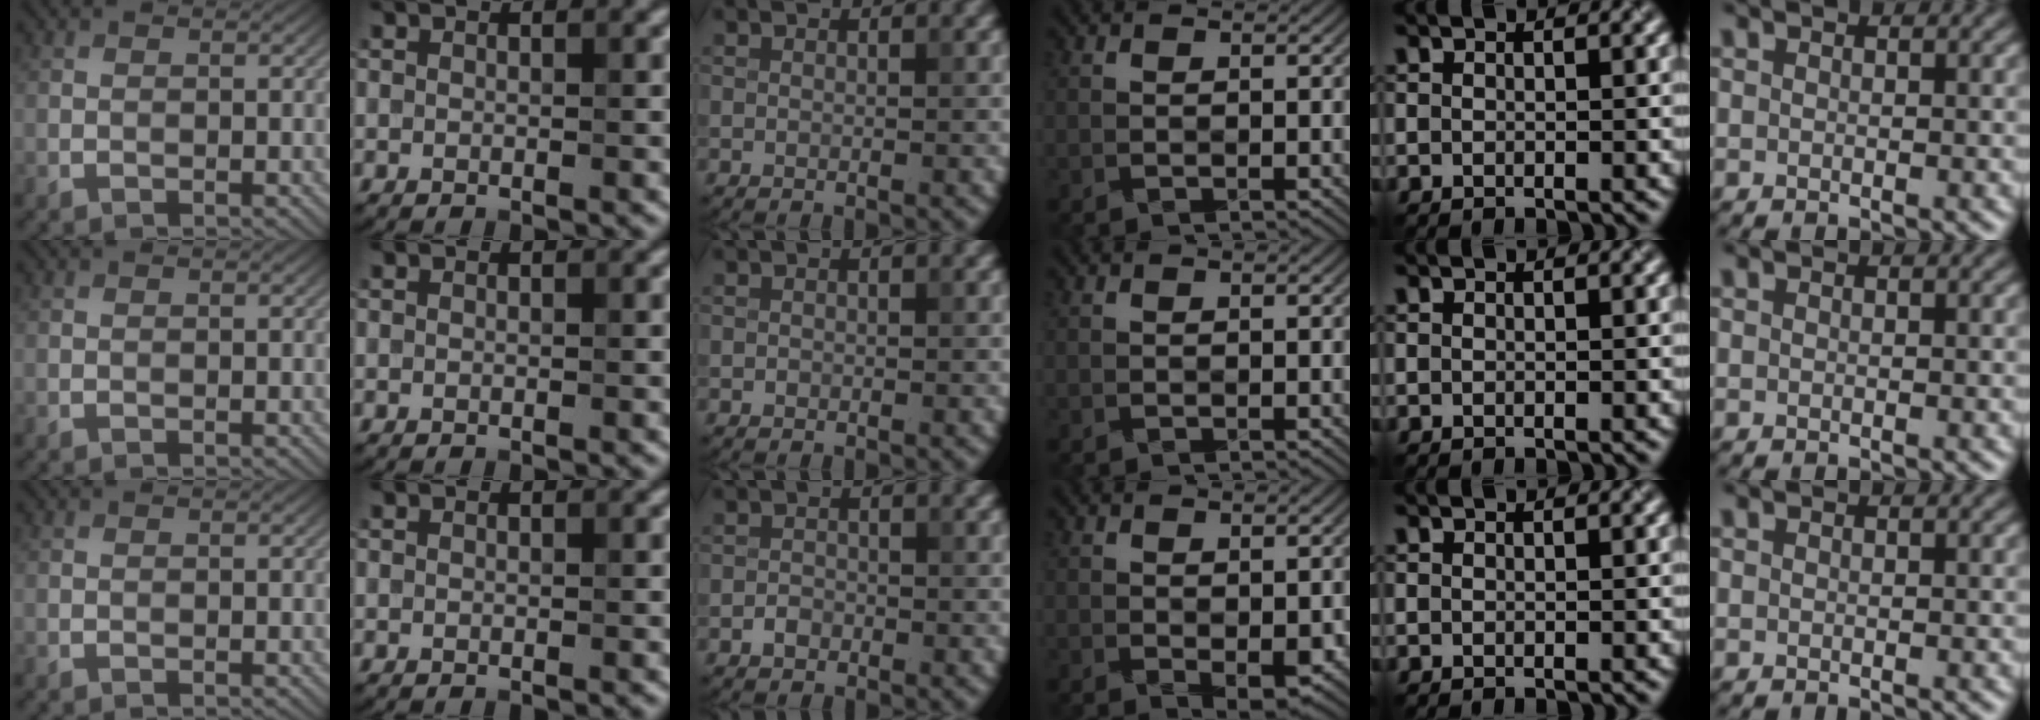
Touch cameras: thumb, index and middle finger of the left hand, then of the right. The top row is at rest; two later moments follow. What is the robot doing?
{"motion": "fold", "object": "plastic wrap"}